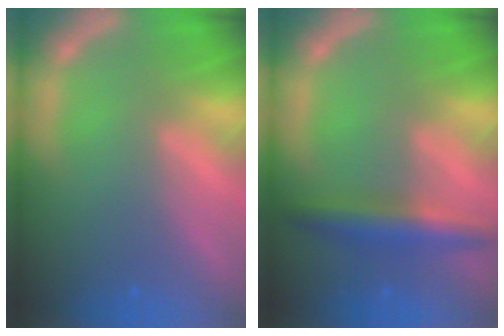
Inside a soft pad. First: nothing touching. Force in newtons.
{"total": 4.4}